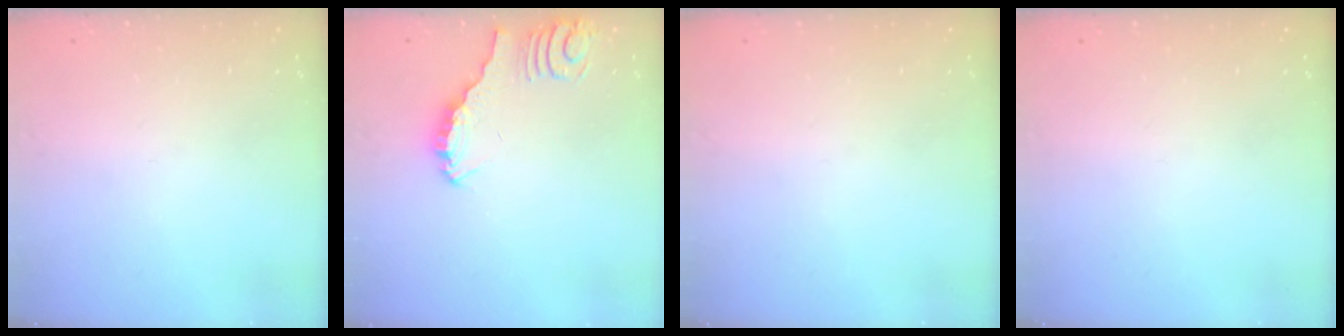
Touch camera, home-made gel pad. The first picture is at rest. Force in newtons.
{"total": 3.0, "press": 3.0, "slide": 0.2}
{"total": 0.0}
{"total": 0.0}